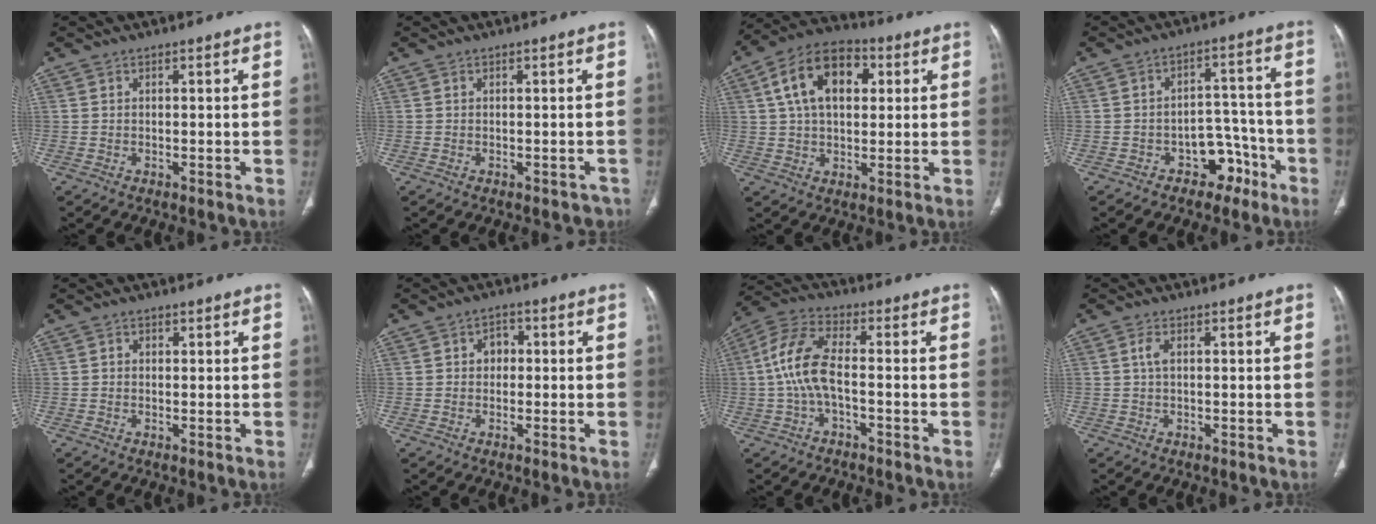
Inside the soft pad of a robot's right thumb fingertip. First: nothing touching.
{"total": 1.8, "force": [-1.2, 1.3, 0.1], "torque": [0.010, 0.012, -0.016]}
{"total": 14.5, "force": [4.0, 9.0, 10.7], "torque": [-0.162, 0.013, 0.060]}
{"total": 7.5, "force": [-4.4, 5.2, 3.1], "torque": [-0.006, 0.060, -0.062]}
{"total": 0.9, "force": [0.2, 0.8, 0.4], "torque": [0.000, 0.001, 0.001]}
{"total": 3.2, "force": [0.1, 2.7, 1.8], "torque": [-0.006, 0.010, -0.006]}
{"total": 9.4, "force": [-1.3, 4.2, 8.4], "torque": [-0.188, 0.033, -0.031]}
{"total": 1.8, "force": [0.3, 0.8, 1.5], "torque": [-0.037, 0.005, 0.007]}